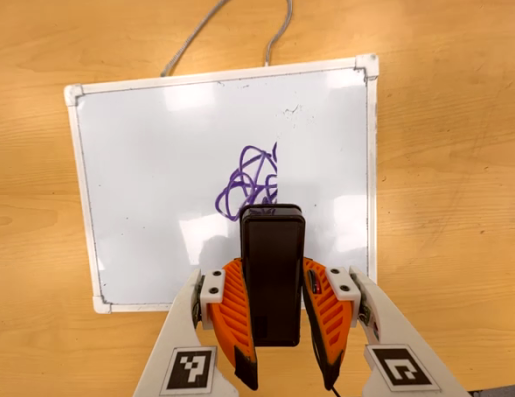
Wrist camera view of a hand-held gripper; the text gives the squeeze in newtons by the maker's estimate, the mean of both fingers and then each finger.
{"total": 8.4, "left": 5.9, "right": 10.9}